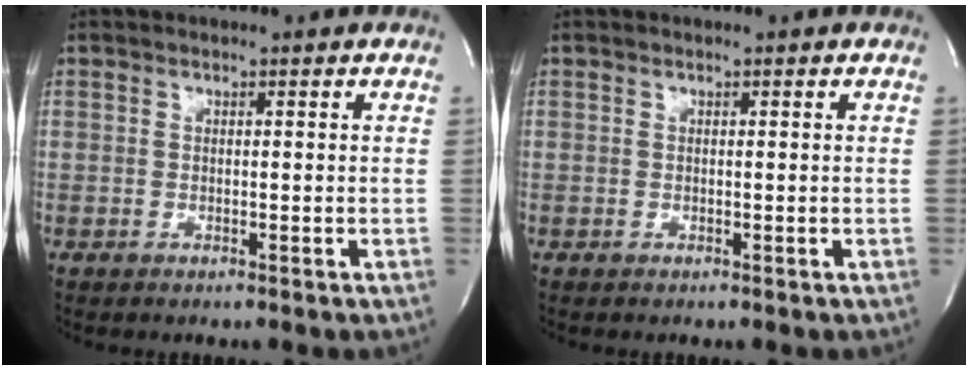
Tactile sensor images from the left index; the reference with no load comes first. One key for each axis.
{"total": 0.0}